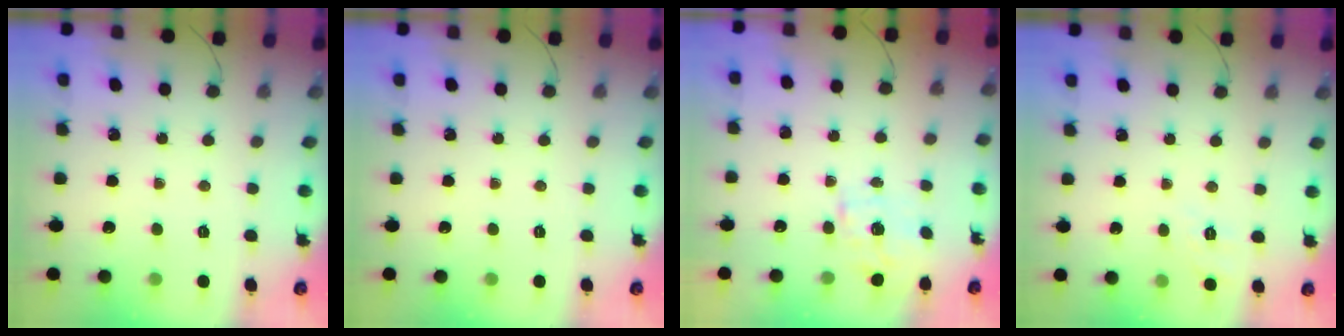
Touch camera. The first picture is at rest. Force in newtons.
{"total": 0.0}
{"total": 1.1, "press": 1.0, "slide": 0.5}
{"total": 5.8, "press": 5.5, "slide": 2.0}